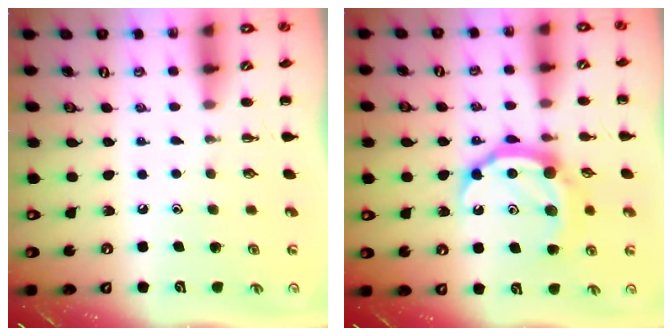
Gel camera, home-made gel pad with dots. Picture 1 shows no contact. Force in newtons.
{"total": 12.4, "press": 12.4, "slide": 0.8}